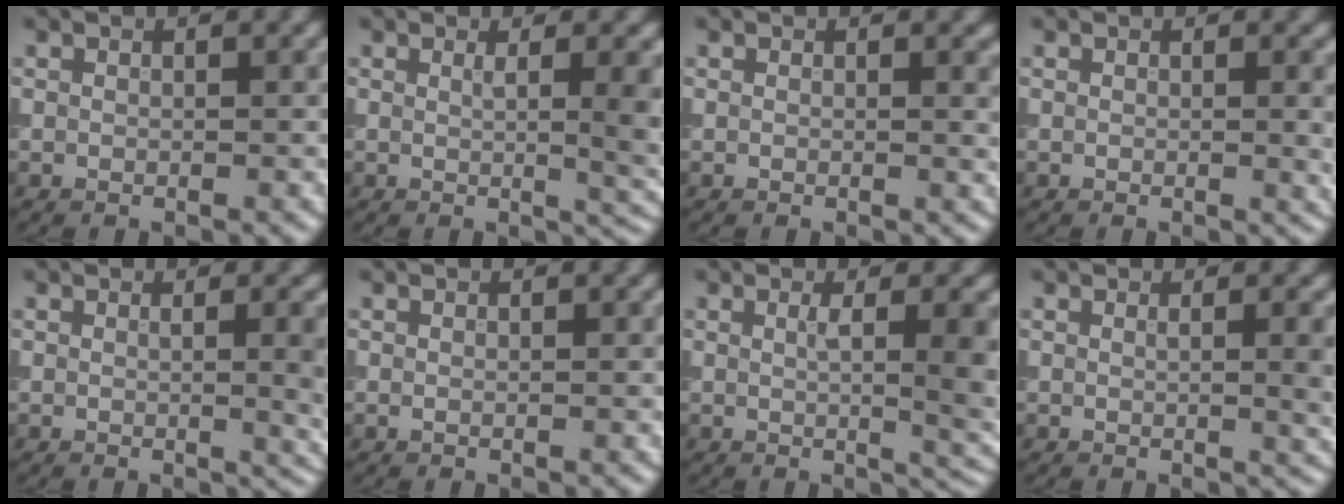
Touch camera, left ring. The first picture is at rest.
{"total": 4.6, "force": [0.6, 1.6, 4.3], "torque": [-0.037, -0.001, 0.010]}
{"total": 1.0, "force": [0.2, 0.3, 0.9], "torque": [-0.008, -0.002, 0.002]}
{"total": 2.0, "force": [0.1, 0.6, 1.9], "torque": [-0.018, -0.003, -0.001]}
{"total": 4.4, "force": [0.2, 1.6, 4.1], "torque": [-0.030, 0.001, 0.005]}
{"total": 0.0}
{"total": 5.2, "force": [0.5, 1.4, 4.9], "torque": [-0.057, -0.003, 0.008]}
{"total": 2.8, "force": [0.4, 0.8, 2.7], "torque": [-0.028, -0.002, 0.003]}